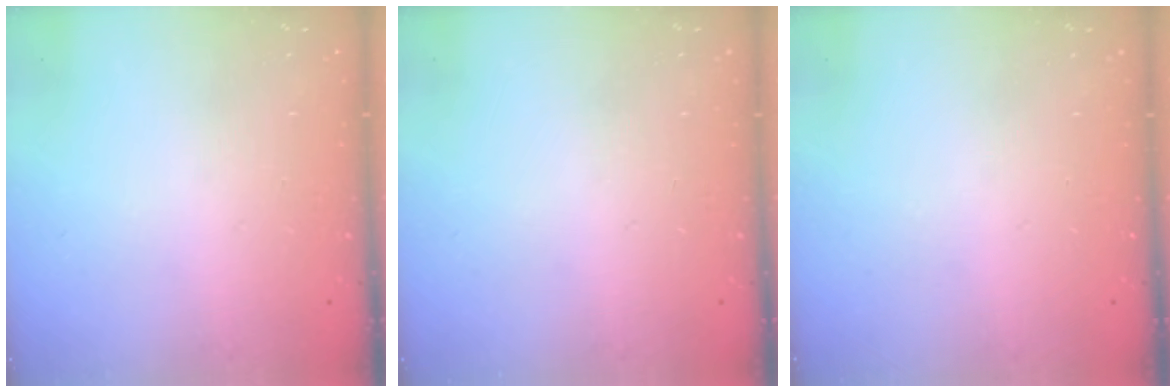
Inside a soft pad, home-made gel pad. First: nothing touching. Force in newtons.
{"total": 0.0}
{"total": 0.0}